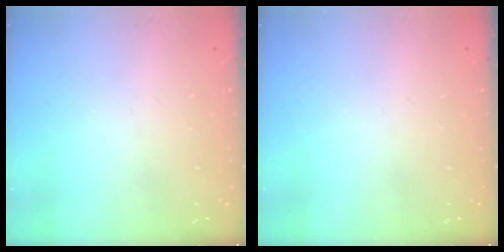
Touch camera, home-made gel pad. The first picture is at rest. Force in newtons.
{"total": 0.0}